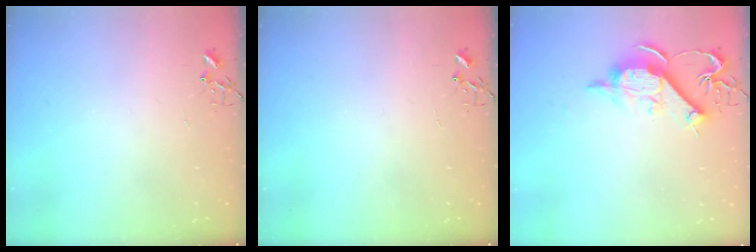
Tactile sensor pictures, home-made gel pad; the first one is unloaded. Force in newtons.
{"total": 0.0}
{"total": 11.7, "press": 11.7, "slide": 0.6}